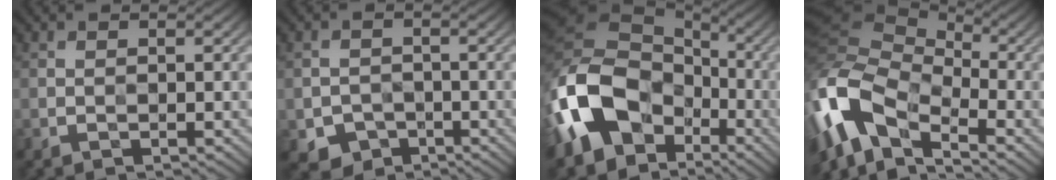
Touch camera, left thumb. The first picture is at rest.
{"total": 3.6, "force": [-2.0, 2.7, 1.2], "torque": [-0.022, -0.010, -0.037]}
{"total": 17.4, "force": [-5.6, 12.8, 10.4], "torque": [-0.250, -0.022, -0.107]}
{"total": 13.6, "force": [-4.1, 7.9, 10.3], "torque": [-0.243, -0.008, -0.087]}